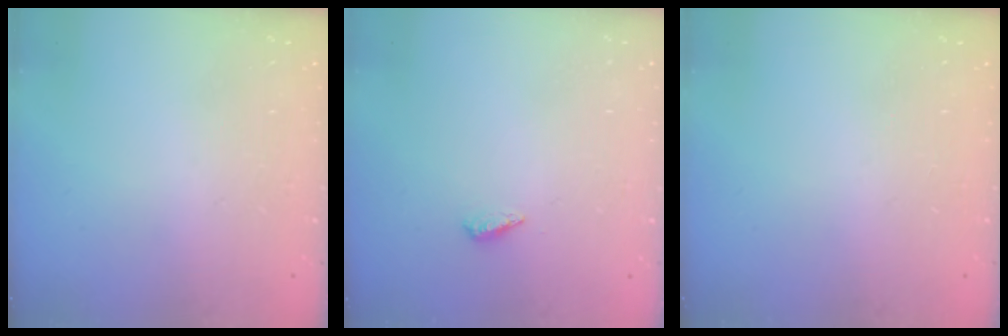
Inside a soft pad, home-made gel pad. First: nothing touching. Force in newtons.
{"total": 4.8, "press": 4.8, "slide": 0.4}
{"total": 0.0}